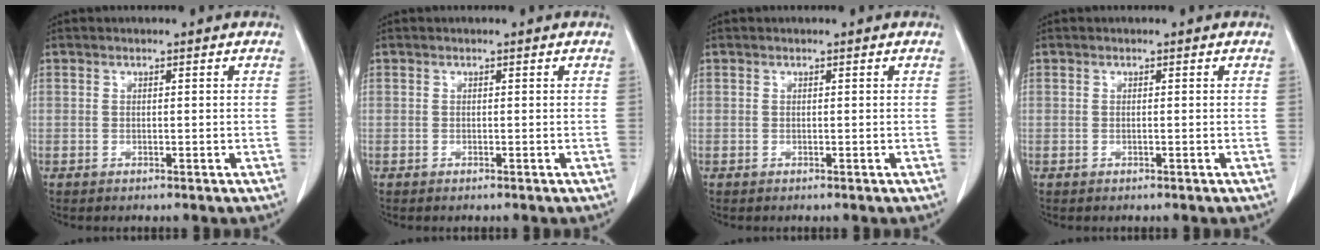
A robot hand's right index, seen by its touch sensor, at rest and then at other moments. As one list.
[{"total": 0.0}, {"total": 0.0}, {"total": 0.0}]